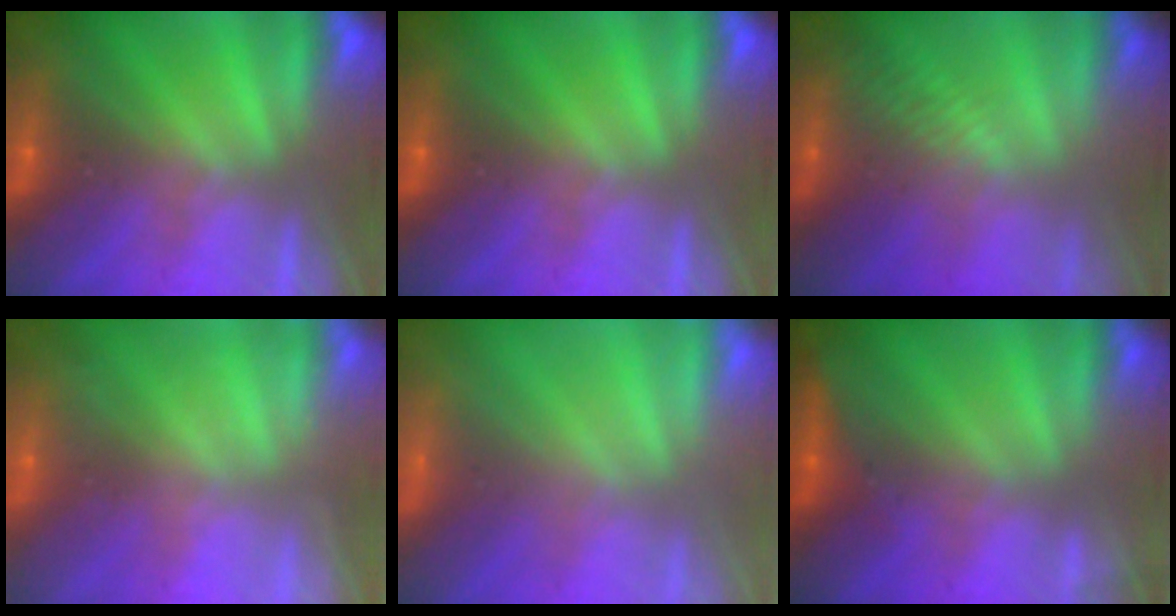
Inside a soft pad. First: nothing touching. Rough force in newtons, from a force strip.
{"total": 0.0}
{"total": 2.9}
{"total": 2.4}
{"total": 3.8}
{"total": 2.9}